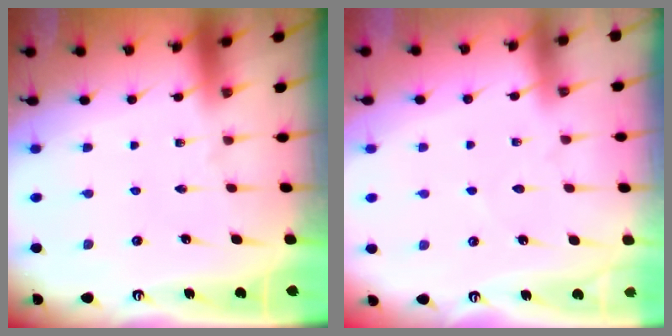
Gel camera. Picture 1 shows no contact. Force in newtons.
{"total": 2.3, "press": 2.3, "slide": 0.3}